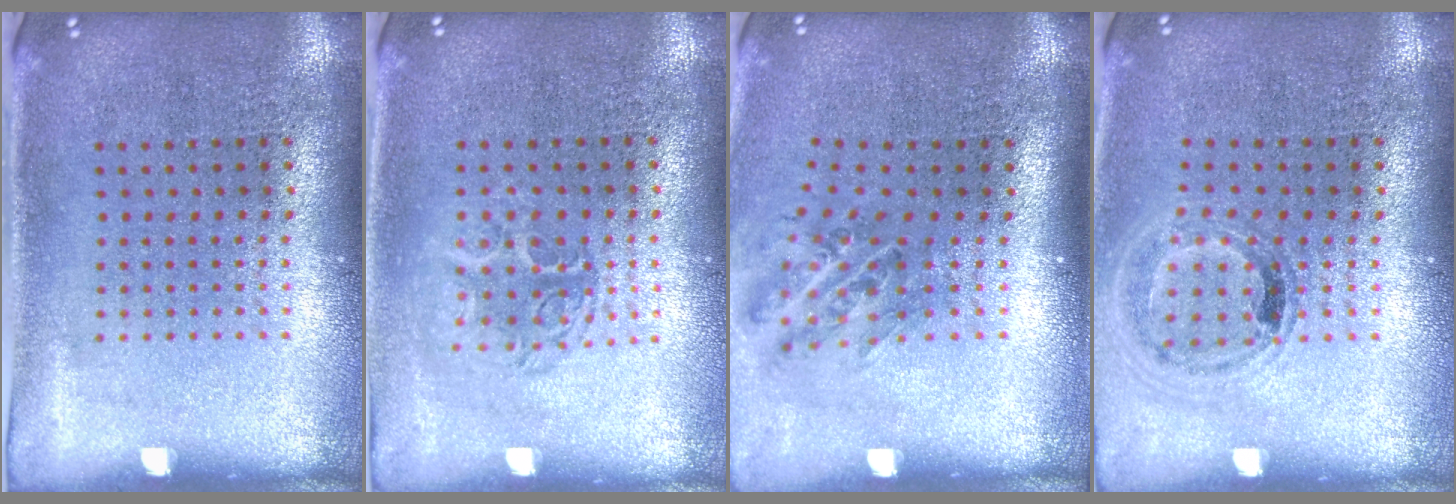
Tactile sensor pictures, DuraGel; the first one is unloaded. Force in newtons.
{"total": 1.3, "press": 1.0, "slide": 0.7}
{"total": 1.1, "press": 1.0, "slide": 0.6}
{"total": 0.9, "press": 0.9, "slide": 0.1}